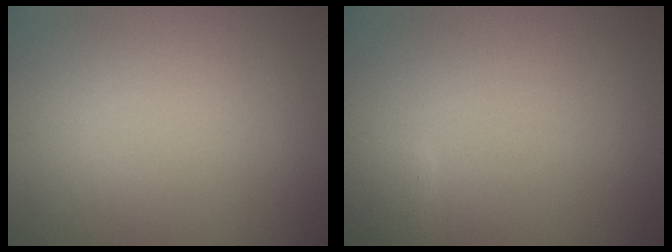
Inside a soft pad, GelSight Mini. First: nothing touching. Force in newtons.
{"total": 1.0, "press": 1.0, "slide": 0.1}